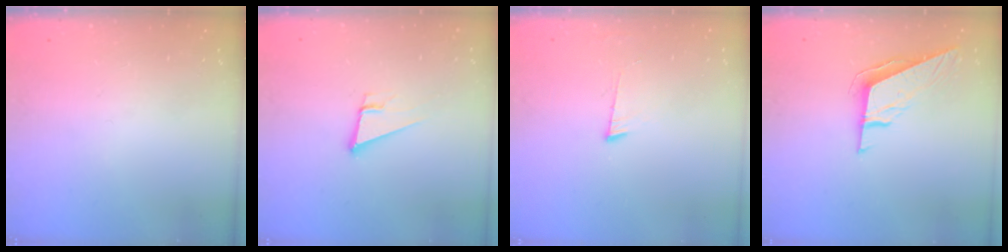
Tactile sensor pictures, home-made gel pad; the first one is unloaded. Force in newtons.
{"total": 6.8, "press": 6.3, "slide": 2.5}
{"total": 4.3, "press": 4.2, "slide": 0.5}
{"total": 8.6, "press": 8.6, "slide": 0.2}